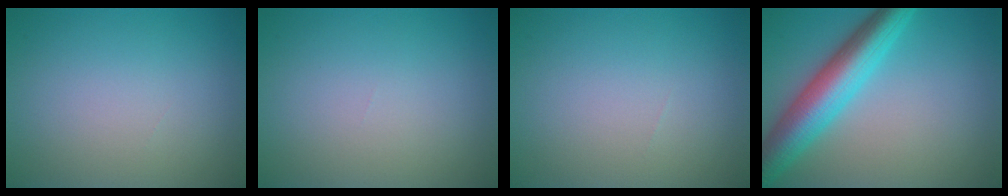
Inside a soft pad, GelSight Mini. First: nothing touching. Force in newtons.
{"total": 0.0}
{"total": 0.0}
{"total": 7.4, "press": 7.4, "slide": 0.3}